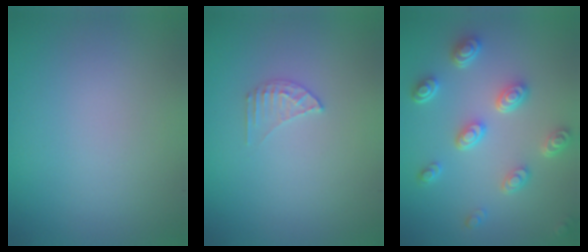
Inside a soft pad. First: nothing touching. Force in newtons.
{"total": 1.5, "press": 1.5, "slide": 0.2}
{"total": 4.6, "press": 3.5, "slide": 2.9}